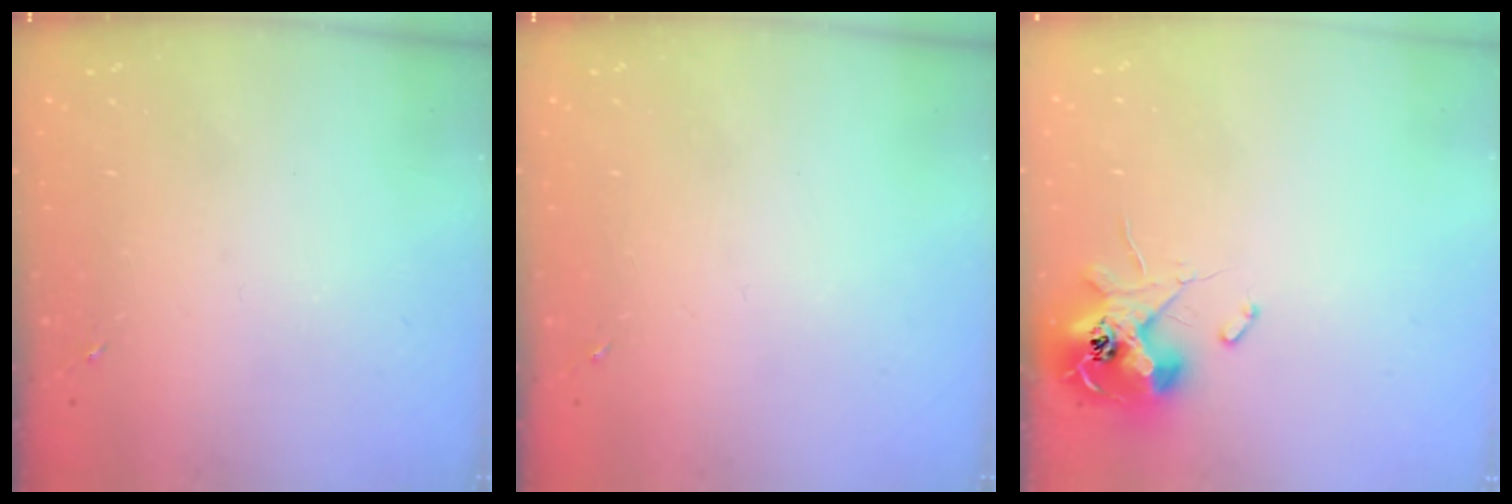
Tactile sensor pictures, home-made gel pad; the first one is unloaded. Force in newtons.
{"total": 0.0}
{"total": 12.4, "press": 12.4, "slide": 1.0}